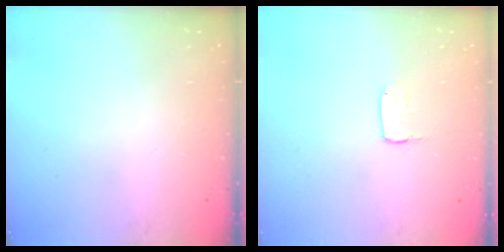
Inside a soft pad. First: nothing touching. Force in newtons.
{"total": 2.0, "press": 2.0, "slide": 0.1}